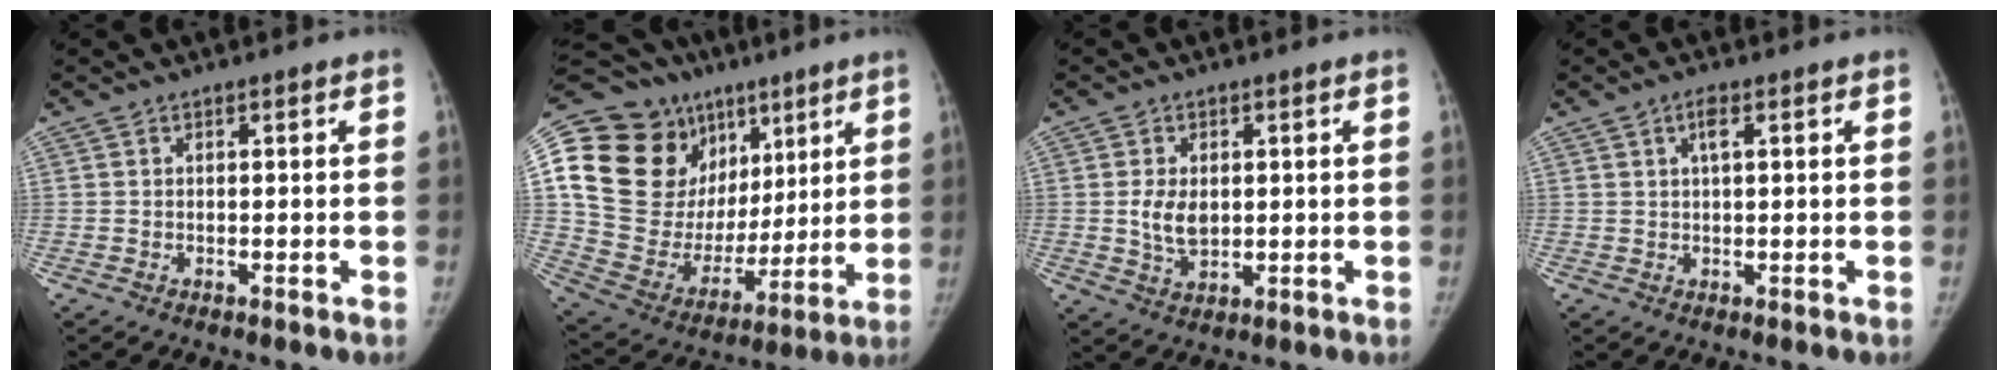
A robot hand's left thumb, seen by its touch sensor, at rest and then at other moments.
{"total": 28.9, "force": [11.5, 20.1, 17.3], "torque": [-0.259, 0.022, 0.216]}
{"total": 5.8, "force": [0.5, 3.8, 4.3], "torque": [-0.070, -0.007, 0.018]}
{"total": 2.7, "force": [1.1, 1.2, 2.1], "torque": [-0.034, 0.002, 0.020]}